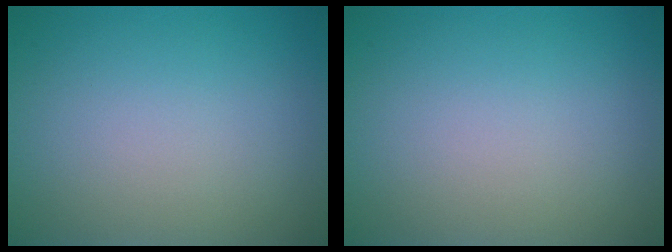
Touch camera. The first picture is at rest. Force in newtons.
{"total": 0.0}